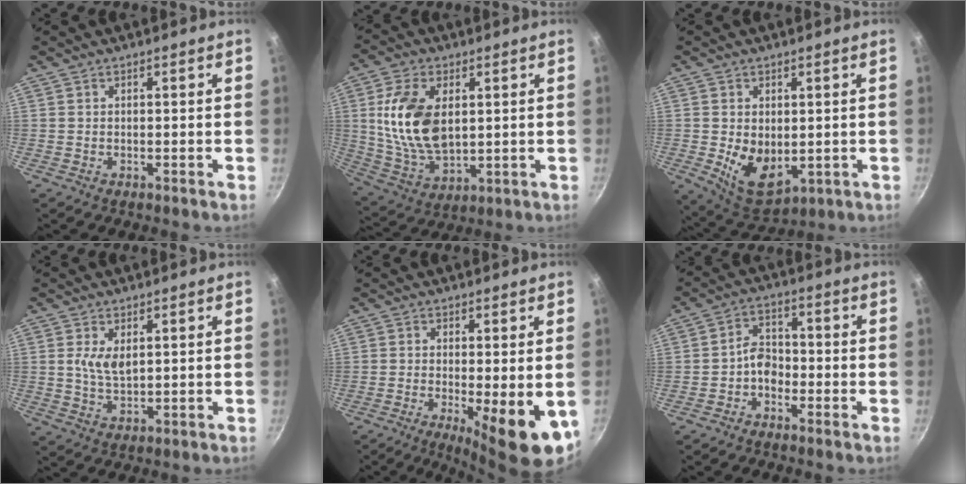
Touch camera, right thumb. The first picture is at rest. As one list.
[{"total": 15.4, "force": [2.7, 9.1, 12.1], "torque": [-0.218, -0.019, 0.064]}, {"total": 9.6, "force": [-0.3, 6.4, 7.2], "torque": [-0.102, -0.021, 0.016]}, {"total": 4.8, "force": [1.4, 2.5, 3.9], "torque": [-0.071, -0.015, 0.030]}, {"total": 11.2, "force": [-2.9, 2.9, 10.4], "torque": [-0.135, -0.012, -0.032]}, {"total": 4.7, "force": [-1.9, 3.3, 2.7], "torque": [-0.025, 0.032, -0.039]}]